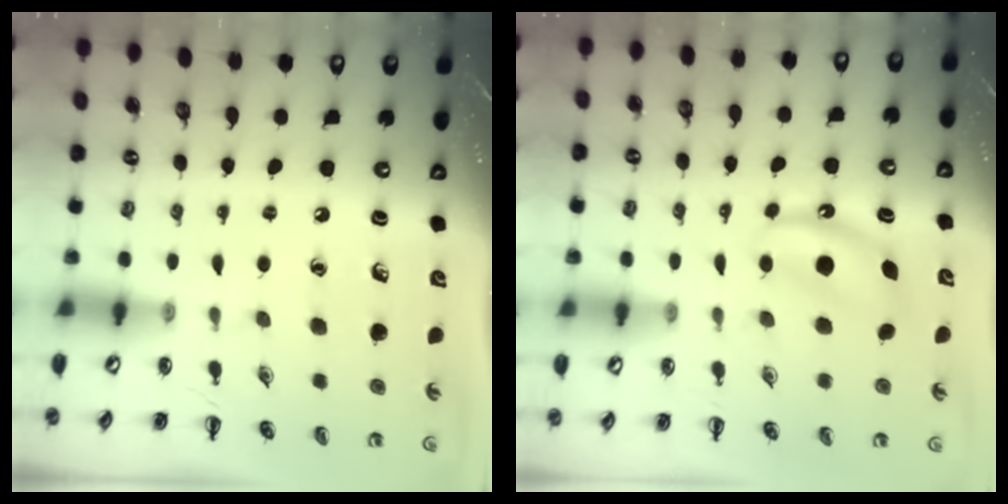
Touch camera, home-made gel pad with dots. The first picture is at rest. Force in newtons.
{"total": 5.7, "press": 5.5, "slide": 1.4}